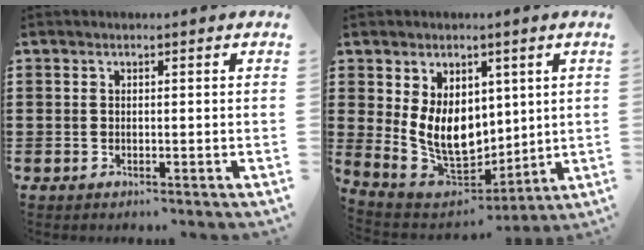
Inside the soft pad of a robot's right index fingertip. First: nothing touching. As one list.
[{"total": 10.3, "force": [1.8, 7.7, 6.6], "torque": [-0.139, -0.008, 0.036]}]